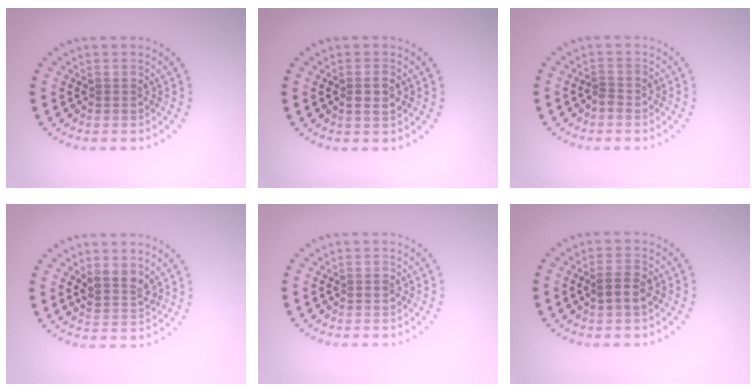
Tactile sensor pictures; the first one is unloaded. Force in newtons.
{"total": 1.4, "press": 1.4, "slide": 0.4}
{"total": 1.1, "press": 0.8, "slide": 0.7}
{"total": 2.3, "press": 1.9, "slide": 1.4}
{"total": 0.6, "press": 0.6, "slide": 0.1}
{"total": 2.1, "press": 2.0, "slide": 0.4}